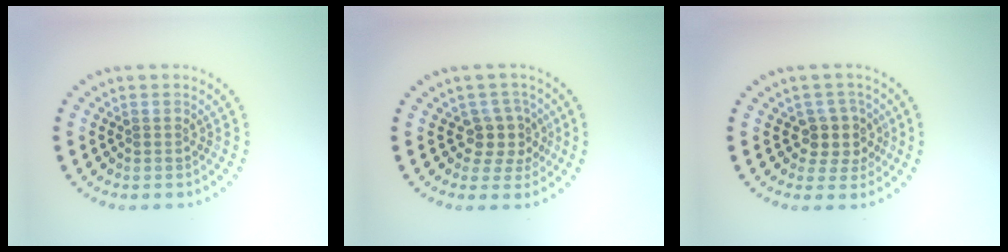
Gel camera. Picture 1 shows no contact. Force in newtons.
{"total": 2.7, "press": 2.3, "slide": 1.5}
{"total": 2.8, "press": 2.4, "slide": 1.5}